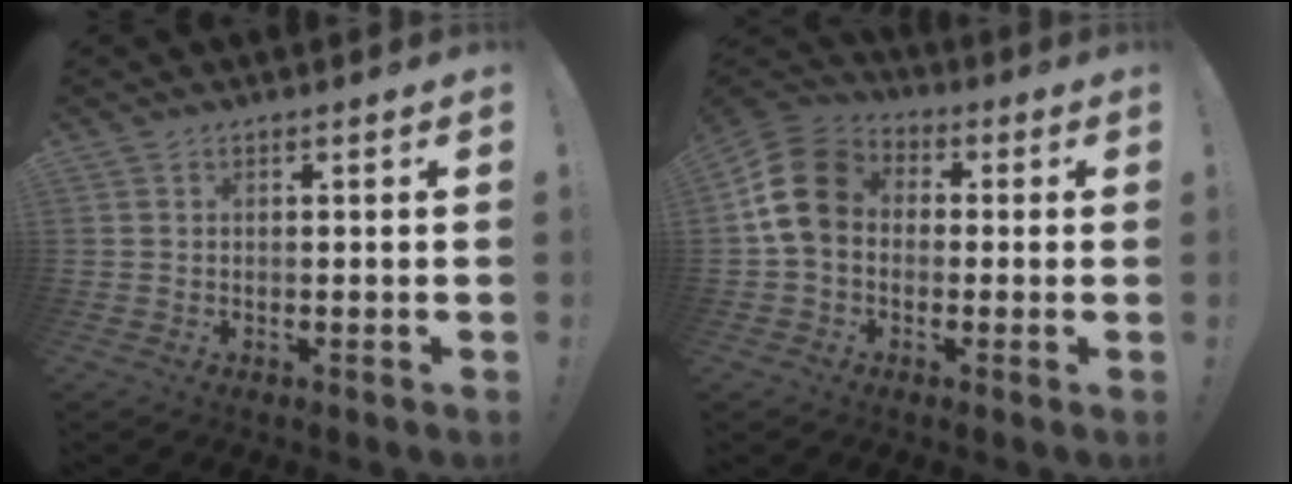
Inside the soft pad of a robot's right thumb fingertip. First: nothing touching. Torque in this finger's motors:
{"motor_torque": [0.81, 1.40, 0.49, 0.36, 0.39]}